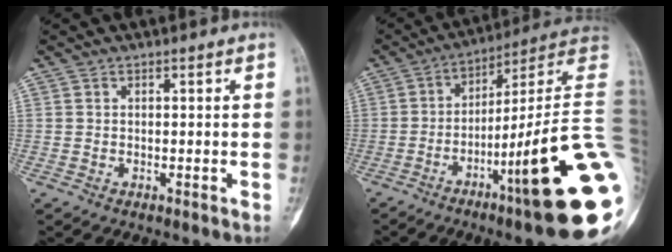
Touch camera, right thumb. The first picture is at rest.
{"total": 25.4, "force": [-6.4, 2.4, 24.4], "torque": [-0.283, 0.023, -0.098]}